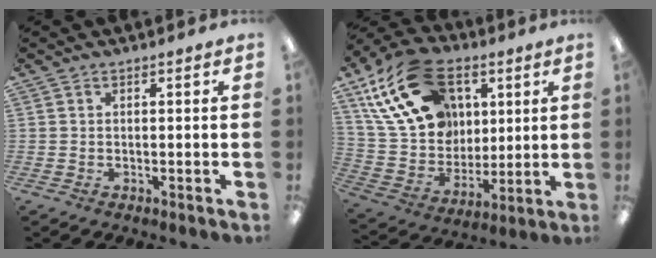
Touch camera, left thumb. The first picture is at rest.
{"total": 24.4, "force": [10.9, 17.1, 13.5], "torque": [-0.248, -0.031, 0.204]}